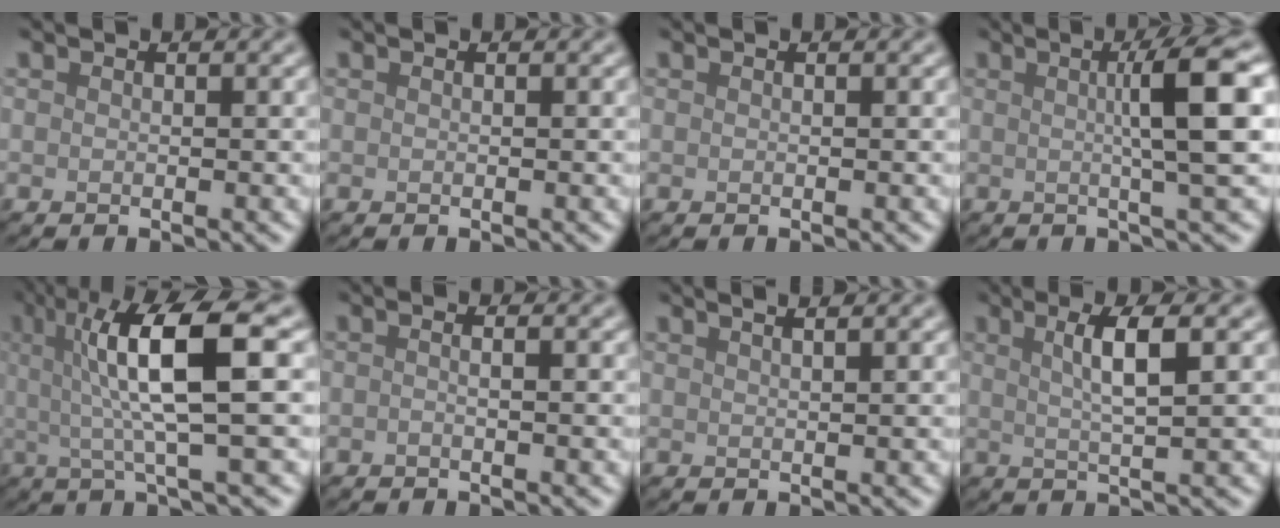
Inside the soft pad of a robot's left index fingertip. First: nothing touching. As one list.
[{"total": 0.0}, {"total": 0.0}, {"total": 6.0, "force": [0.9, 0.7, 5.9], "torque": [-0.084, 0.013, 0.011]}, {"total": 8.6, "force": [1.6, 1.7, 8.2], "torque": [-0.126, 0.006, 0.026]}, {"total": 1.7, "force": [0.2, 0.8, 1.5], "torque": [-0.006, -0.009, -0.023]}, {"total": 3.3, "force": [2.1, 1.5, 2.2], "torque": [0.001, 0.020, -0.008]}, {"total": 4.0, "force": [1.1, 0.8, 3.7], "torque": [-0.057, 0.004, 0.018]}]